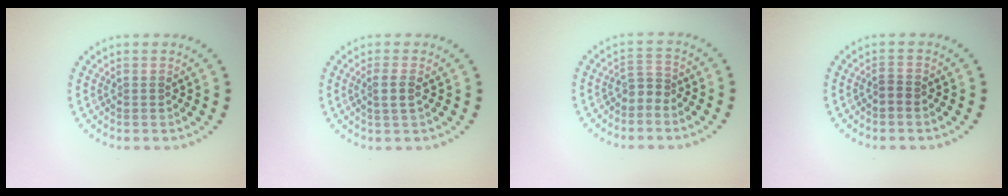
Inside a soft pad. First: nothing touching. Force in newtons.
{"total": 1.4, "press": 1.2, "slide": 0.8}
{"total": 1.6, "press": 1.1, "slide": 1.1}
{"total": 0.8, "press": 0.5, "slide": 0.7}